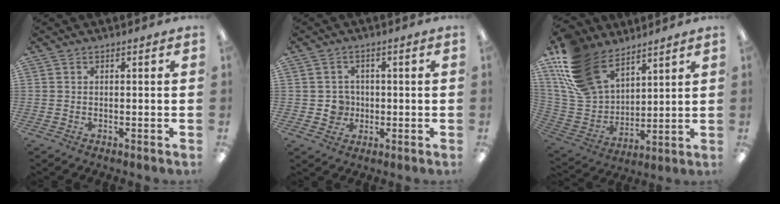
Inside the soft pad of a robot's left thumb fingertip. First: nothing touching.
{"total": 4.4, "force": [-0.4, 4.3, 1.1], "torque": [-0.011, 0.005, -0.008]}
{"total": 19.2, "force": [12.8, 11.4, 8.7], "torque": [-0.213, -0.058, 0.247]}